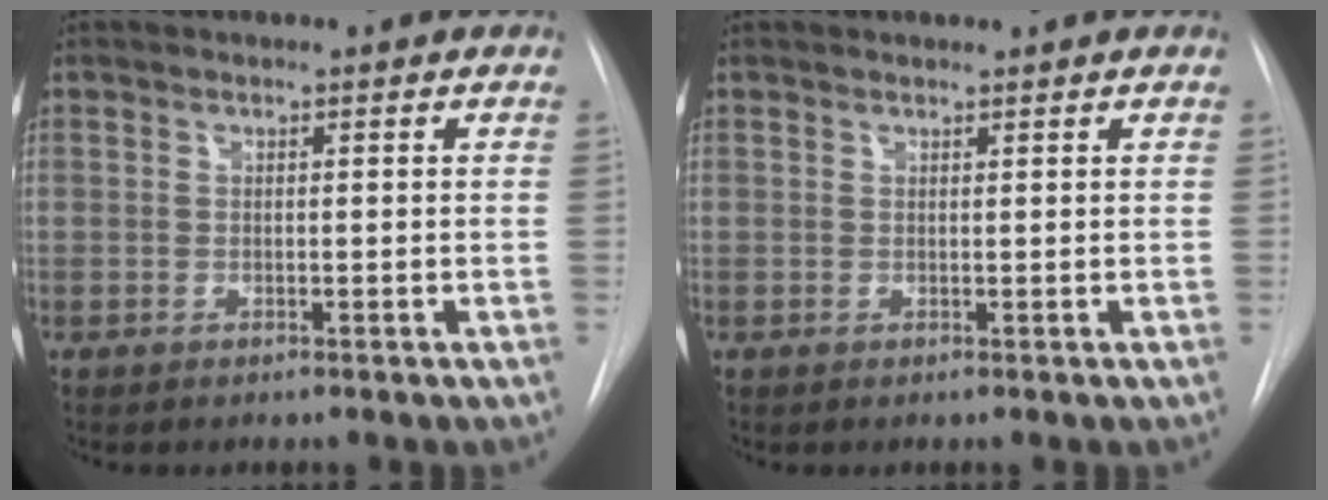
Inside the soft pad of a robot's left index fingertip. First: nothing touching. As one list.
[{"total": 0.8, "force": [0.7, -0.1, 0.1], "torque": [-0.001, 0.006, 0.017]}]